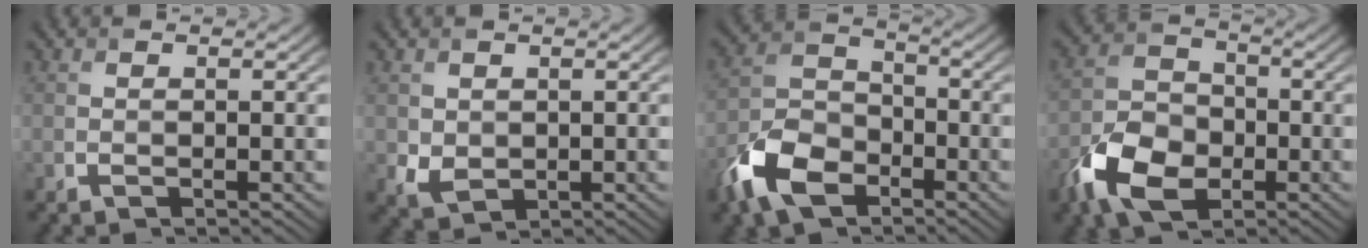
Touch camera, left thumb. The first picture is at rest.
{"total": 2.7, "force": [0.7, 2.3, 1.3], "torque": [-0.036, -0.007, 0.018]}
{"total": 9.6, "force": [-5.6, 5.6, 5.5], "torque": [-0.127, -0.006, -0.126]}
{"total": 9.1, "force": [-4.4, 5.8, 5.5], "torque": [-0.122, -0.009, -0.096]}